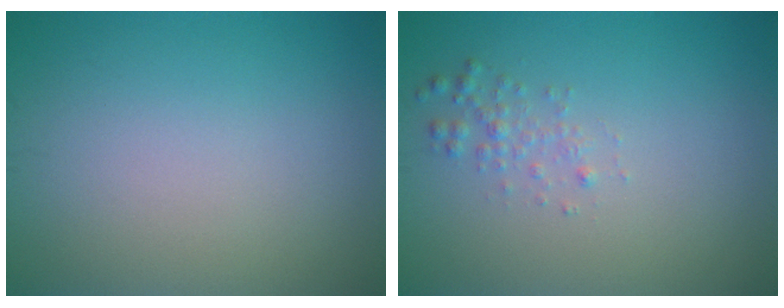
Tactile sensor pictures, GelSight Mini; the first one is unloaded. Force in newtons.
{"total": 1.3, "press": 1.3, "slide": 0.0}